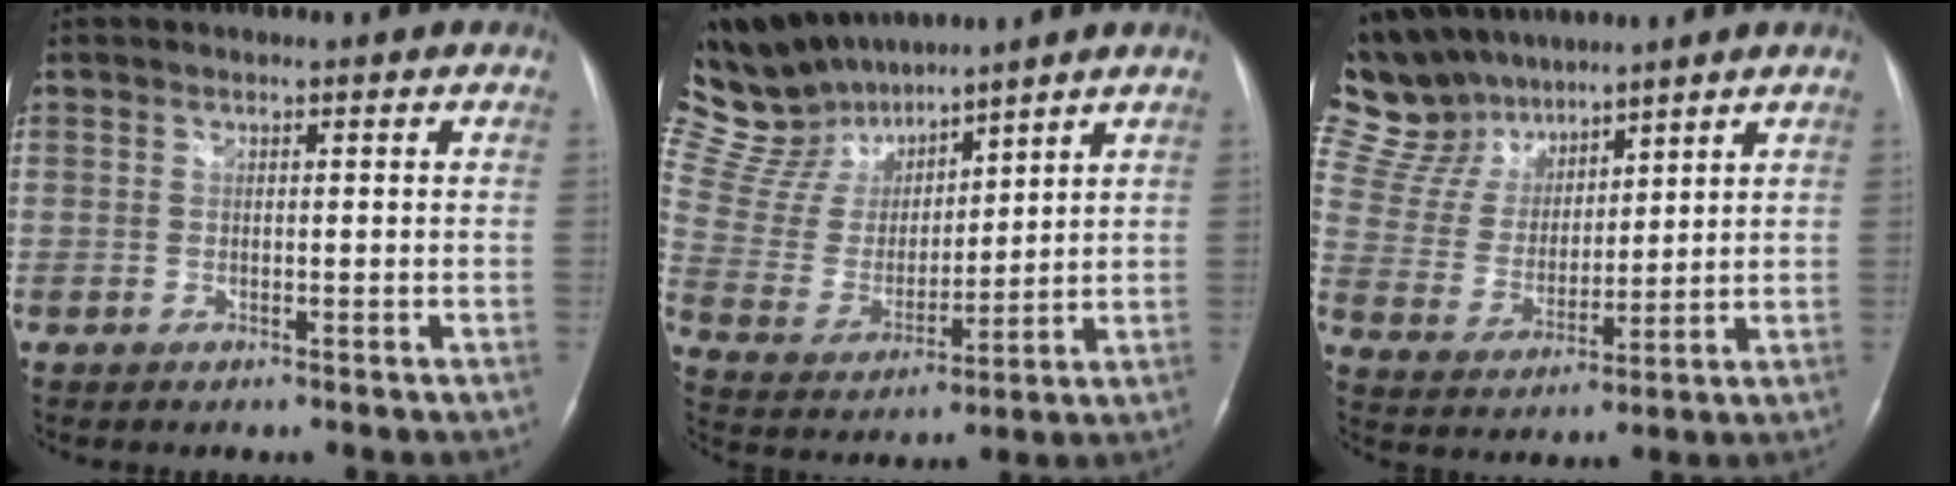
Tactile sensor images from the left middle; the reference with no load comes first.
{"total": 14.2, "force": [12.7, 4.4, 4.5], "torque": [-0.111, 0.022, 0.256]}
{"total": 12.9, "force": [11.3, 5.4, 3.1], "torque": [-0.076, 0.026, 0.225]}